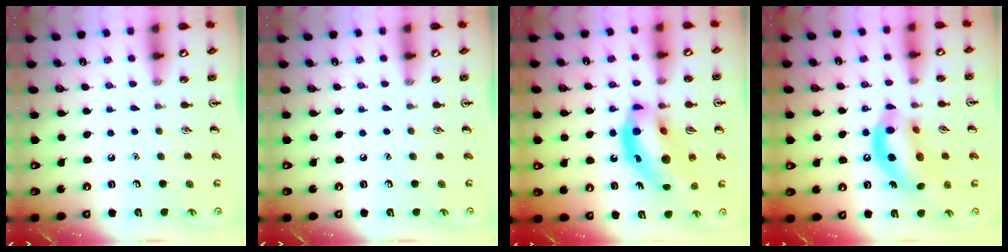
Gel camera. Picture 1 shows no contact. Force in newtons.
{"total": 0.0}
{"total": 16.0, "press": 15.3, "slide": 4.6}
{"total": 14.2, "press": 13.7, "slide": 3.6}